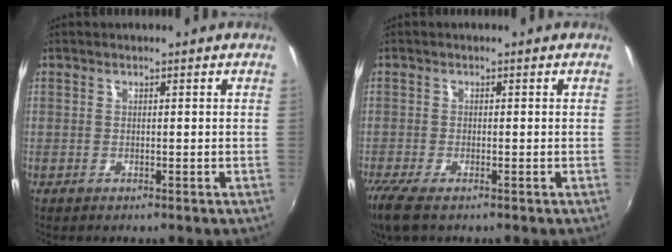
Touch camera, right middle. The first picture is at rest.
{"total": 5.1, "force": [-3.5, 1.0, 3.5], "torque": [-0.084, -0.021, -0.067]}